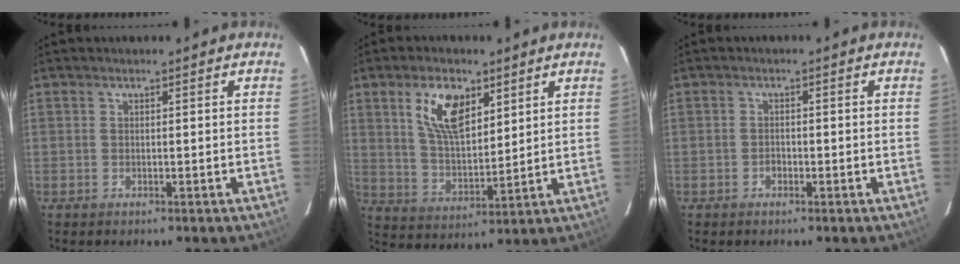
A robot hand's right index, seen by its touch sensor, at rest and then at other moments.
{"total": 10.7, "force": [5.2, 5.2, 7.8], "torque": [-0.144, 0.009, 0.108]}
{"total": 1.2, "force": [-0.6, 0.9, 0.6], "torque": [-0.010, 0.003, -0.009]}